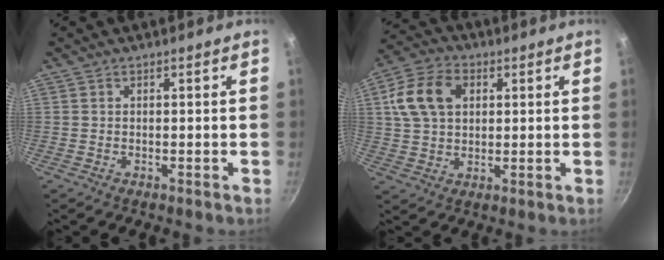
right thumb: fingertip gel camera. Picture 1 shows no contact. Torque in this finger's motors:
{"motor_torque": [-0.27, 0.38, 0.13, -0.09, 0.25]}